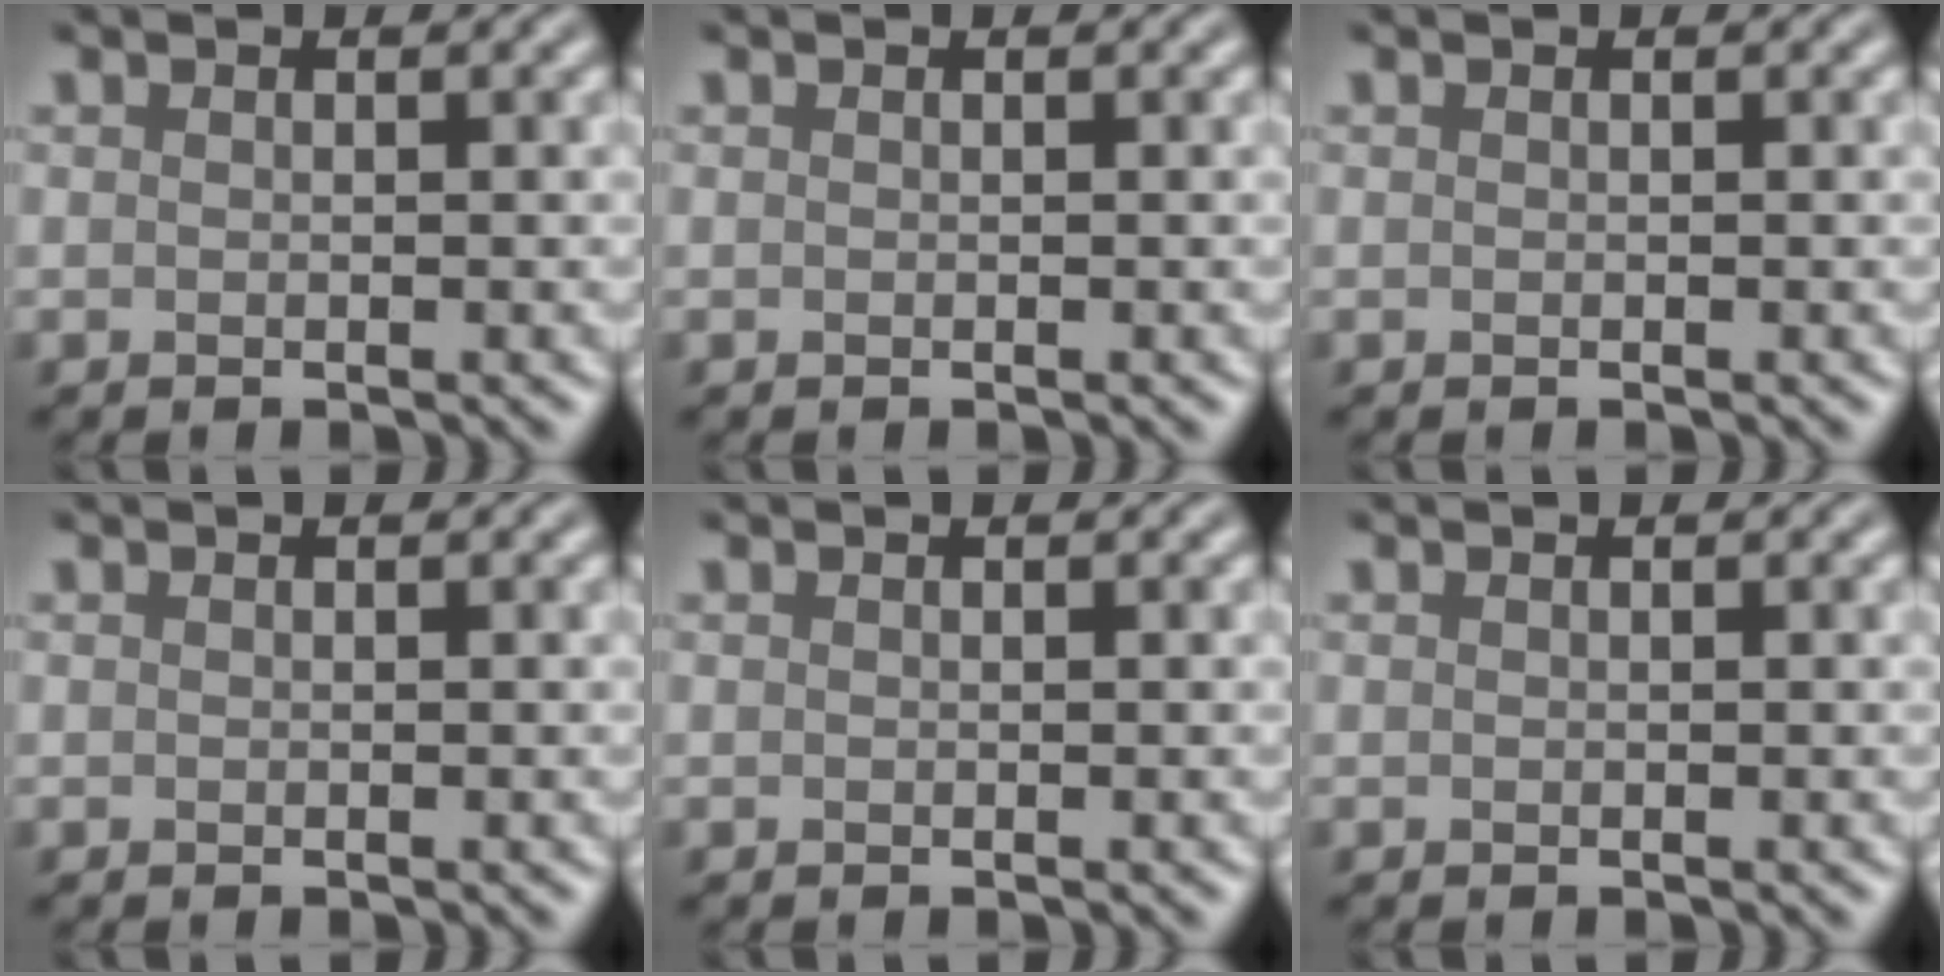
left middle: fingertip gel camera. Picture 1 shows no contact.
{"total": 0.0}
{"total": 0.0}
{"total": 0.0}
{"total": 0.0}
{"total": 0.0}